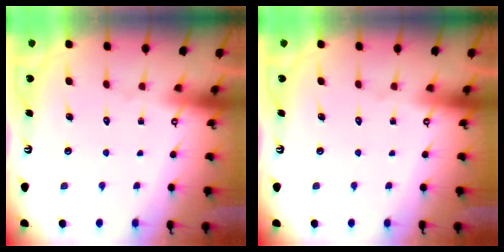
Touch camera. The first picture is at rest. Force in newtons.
{"total": 0.0}